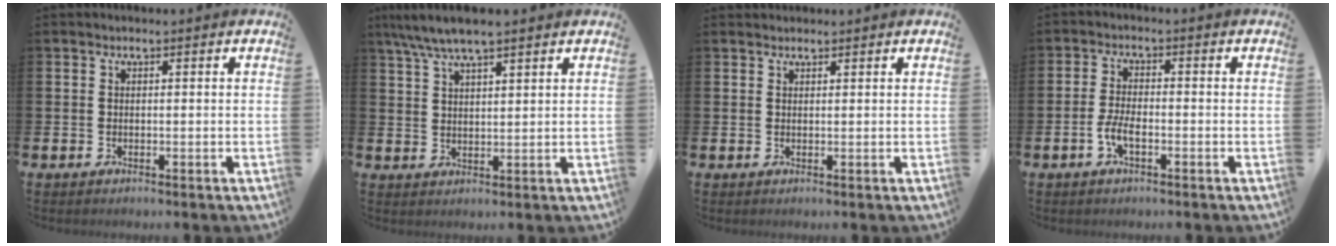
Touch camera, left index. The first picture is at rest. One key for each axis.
{"total": 5.8, "fx": 4.9, "fy": 1.0, "fz": 3.0, "tx": -0.069, "ty": -0.008, "tz": 0.089}
{"total": 1.1, "fx": 1.1, "fy": 0.4, "fz": -0.1, "tx": 0.009, "ty": 0.001, "tz": 0.018}
{"total": 3.3, "fx": -1.4, "fy": 1.3, "fz": 2.7, "tx": -0.062, "ty": 0.006, "tz": -0.026}